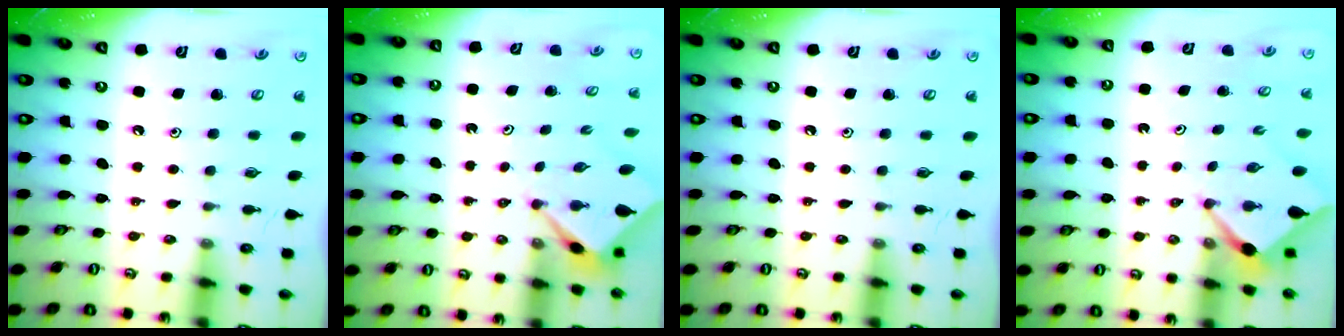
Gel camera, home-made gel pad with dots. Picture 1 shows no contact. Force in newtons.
{"total": 2.6, "press": 2.6, "slide": 0.3}
{"total": 0.0}
{"total": 2.5, "press": 2.5, "slide": 0.3}